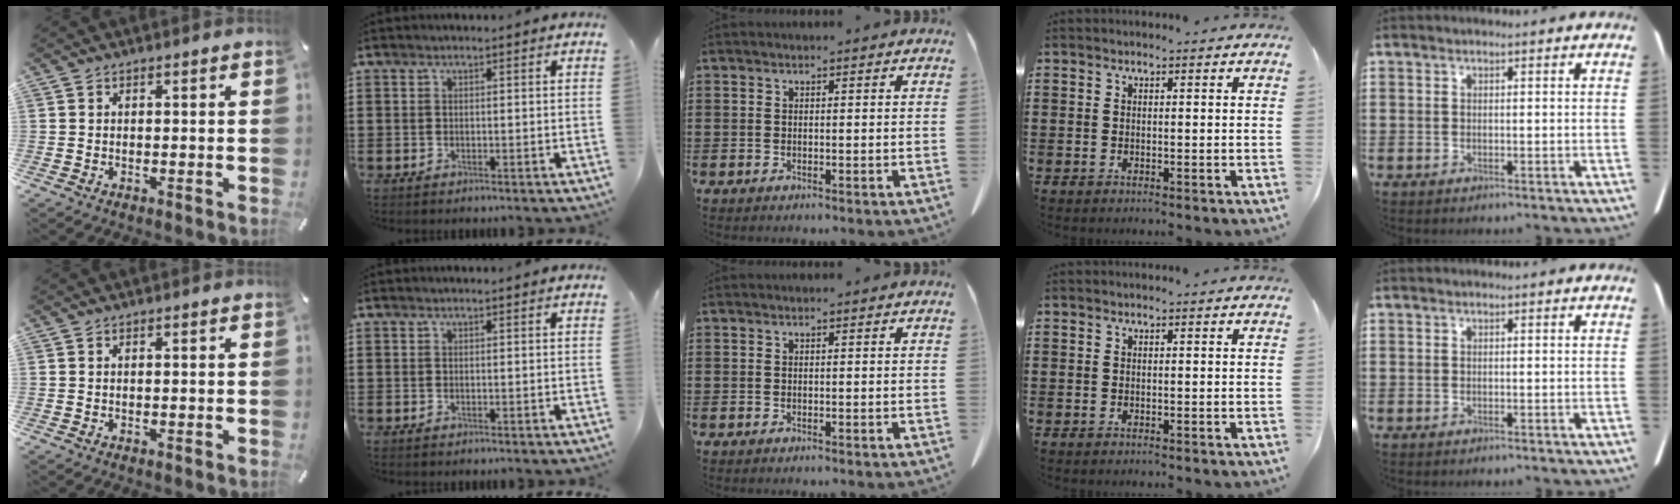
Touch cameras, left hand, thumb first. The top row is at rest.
{}